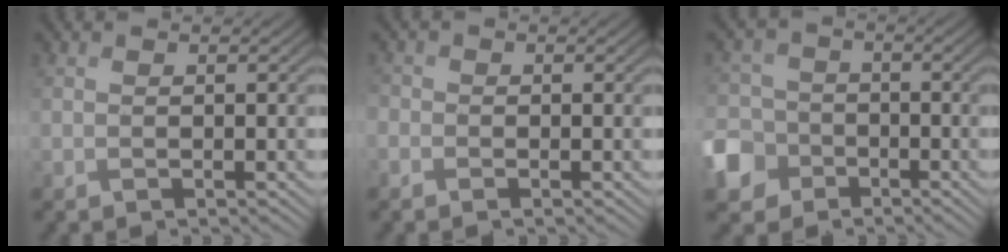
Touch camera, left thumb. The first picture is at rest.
{"total": 1.5, "force": [-0.8, 1.2, 0.3], "torque": [-0.007, -0.003, -0.024]}
{"total": 8.8, "force": [-4.2, 7.0, 3.3], "torque": [-0.100, -0.021, -0.104]}